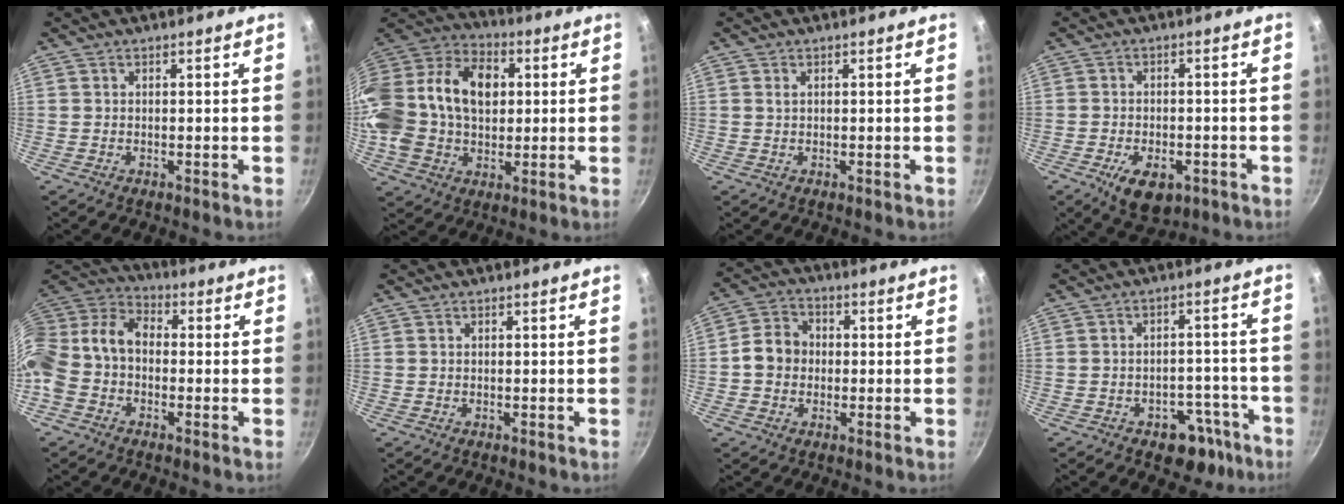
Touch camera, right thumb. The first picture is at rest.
{"total": 26.1, "force": [3.2, 18.0, 18.7], "torque": [-0.401, 0.042, 0.062]}
{"total": 0.5, "force": [0.2, 0.2, 0.4], "torque": [-0.009, 0.004, 0.006]}
{"total": 7.8, "force": [-3.7, 4.4, 5.2], "torque": [-0.075, 0.010, -0.050]}
{"total": 16.2, "force": [-2.1, 11.6, 11.1], "torque": [-0.241, 0.043, -0.046]}
{"total": 0.0}
{"total": 7.1, "force": [-0.5, 6.1, 3.7], "torque": [-0.050, 0.023, -0.020]}
{"total": 8.1, "force": [-5.0, 5.1, 3.8], "torque": [-0.023, 0.047, -0.065]}